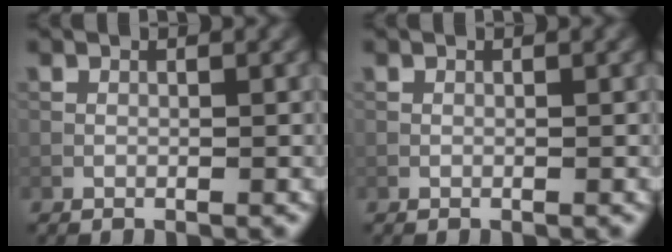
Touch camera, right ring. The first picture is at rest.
{"total": 0.0}